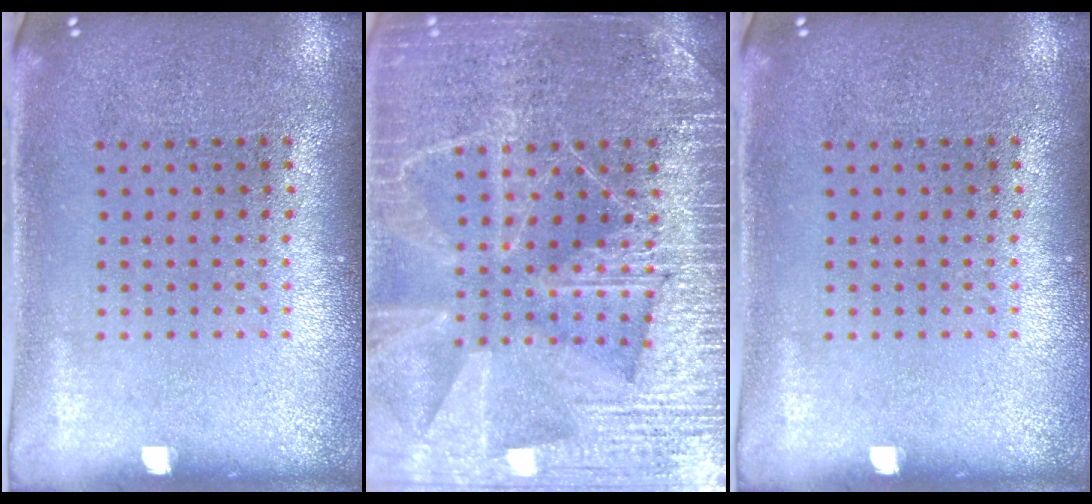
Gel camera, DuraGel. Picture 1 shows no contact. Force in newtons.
{"total": 6.5, "press": 6.4, "slide": 0.8}
{"total": 0.0}